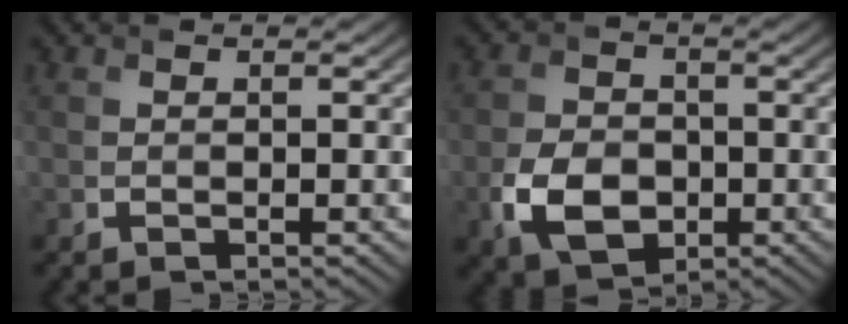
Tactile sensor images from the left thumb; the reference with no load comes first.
{"total": 6.6, "force": [-2.1, 4.8, 4.0], "torque": [-0.092, -0.010, -0.044]}